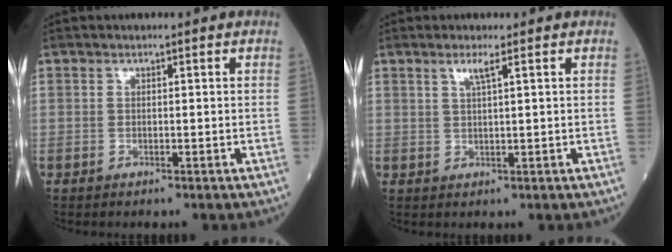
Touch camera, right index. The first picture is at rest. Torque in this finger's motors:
{"motor_torque": [0.19, 0.31, 0.10, 0.04]}